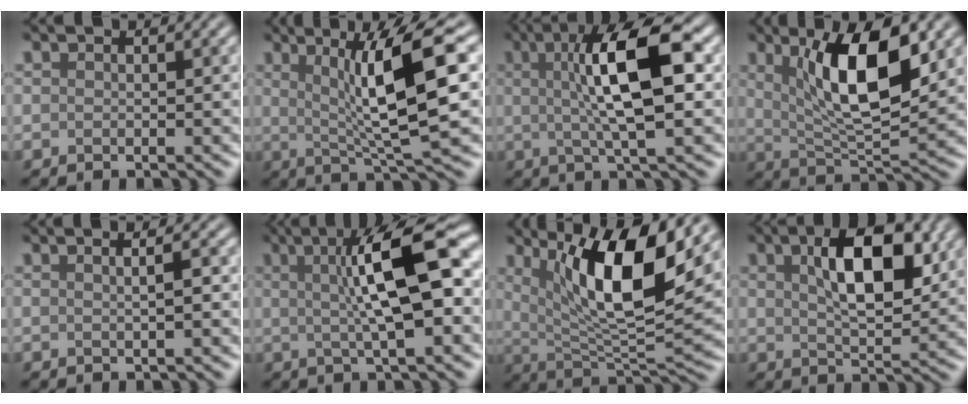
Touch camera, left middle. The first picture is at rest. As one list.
[{"total": 9.3, "force": [1.6, 1.7, 9.0], "torque": [-0.128, 0.002, 0.032]}, {"total": 9.0, "force": [1.5, 2.3, 8.6], "torque": [-0.133, 0.010, 0.022]}, {"total": 8.9, "force": [3.0, 2.8, 7.9], "torque": [-0.131, -0.009, 0.055]}, {"total": 2.0, "force": [0.3, 0.7, 1.9], "torque": [-0.018, 0.001, -0.008]}, {"total": 9.0, "force": [1.4, 2.0, 8.7], "torque": [-0.122, 0.009, 0.018]}, {"total": 10.4, "force": [4.1, 2.9, 9.1], "torque": [-0.144, -0.017, 0.078]}, {"total": 7.6, "force": [2.4, 3.2, 6.5], "torque": [-0.107, 0.007, 0.040]}]